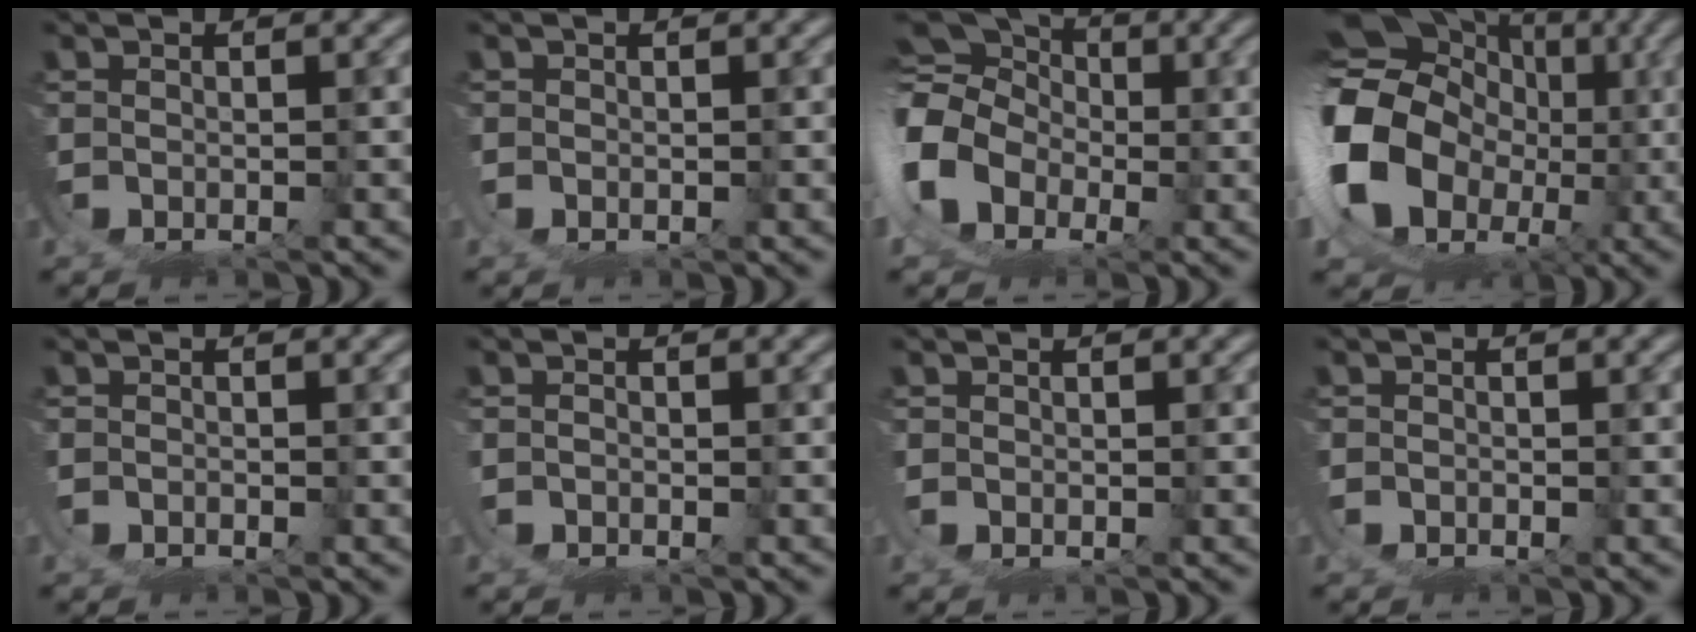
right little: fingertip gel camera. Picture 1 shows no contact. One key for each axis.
{"total": 0.9, "fx": 0.7, "fy": -0.4, "fz": -0.4, "tx": 0.009, "ty": 0.000, "tz": 0.009}
{"total": 13.5, "fx": 0.8, "fy": 12.8, "fz": 4.5, "tx": -0.161, "ty": -0.037, "tz": 0.004}
{"total": 15.5, "fx": 2.4, "fy": 12.5, "fz": 8.9, "tx": -0.205, "ty": -0.024, "tz": 0.035}
{"total": 0.7, "fx": -0.2, "fy": 0.4, "fz": -0.5, "tx": 0.007, "ty": -0.004, "tz": -0.005}
{"total": 0.9, "fx": -0.4, "fy": 0.8, "fz": 0.1, "tx": -0.002, "ty": -0.003, "tz": -0.008}
{"total": 0.9, "fx": 0.7, "fy": -0.4, "fz": -0.5, "tx": 0.009, "ty": -0.002, "tz": 0.010}
{"total": 0.9, "fx": -0.3, "fy": 0.7, "fz": -0.5, "tx": 0.006, "ty": -0.006, "tz": -0.006}